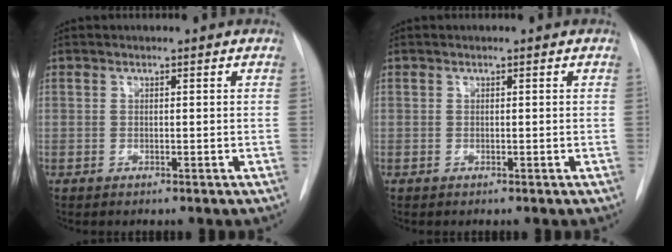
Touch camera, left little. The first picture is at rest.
{"total": 0.0}